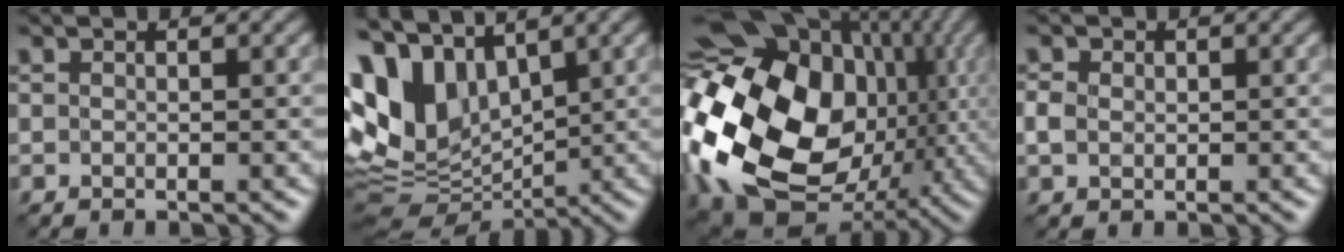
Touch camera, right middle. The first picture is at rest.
{"total": 10.1, "force": [3.6, 6.5, 6.9], "torque": [-0.166, 0.014, 0.065]}
{"total": 19.8, "force": [-0.2, 14.9, 13.0], "torque": [-0.266, 0.000, 0.012]}
{"total": 1.7, "force": [0.1, 1.5, 0.8], "torque": [-0.021, 0.003, -0.001]}